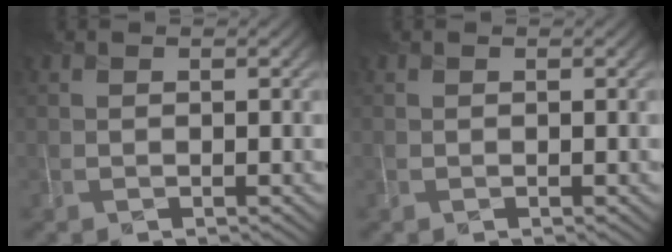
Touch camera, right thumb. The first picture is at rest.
{"total": 0.0}